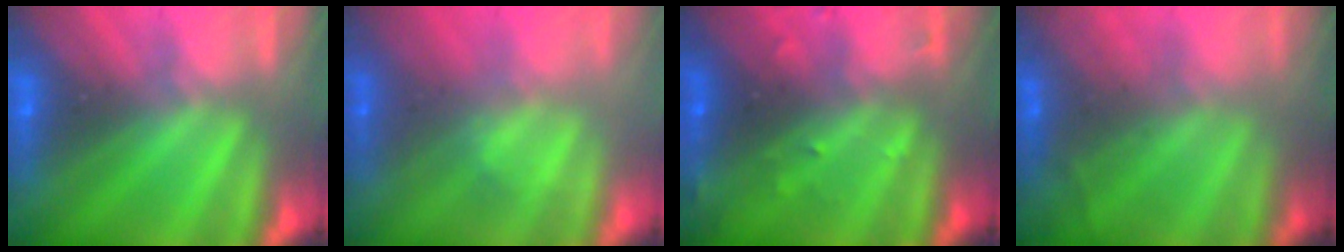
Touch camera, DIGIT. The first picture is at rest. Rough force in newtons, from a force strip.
{"total": 2.3}
{"total": 2.9}
{"total": 7.4}